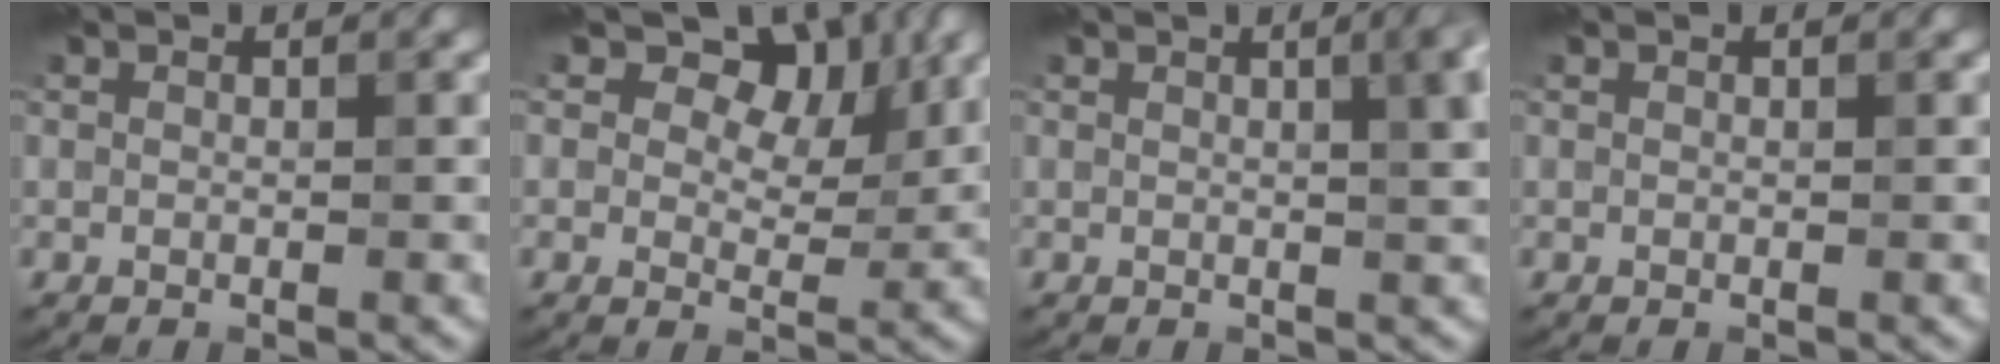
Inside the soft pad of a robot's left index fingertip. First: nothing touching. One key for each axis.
{"total": 6.4, "fx": 3.0, "fy": 4.1, "fz": 3.9, "tx": -0.049, "ty": -0.003, "tz": 0.027}
{"total": 6.1, "fx": 1.9, "fy": 2.7, "fz": 5.2, "tx": -0.022, "ty": 0.033, "tz": 0.003}
{"total": 0.0}